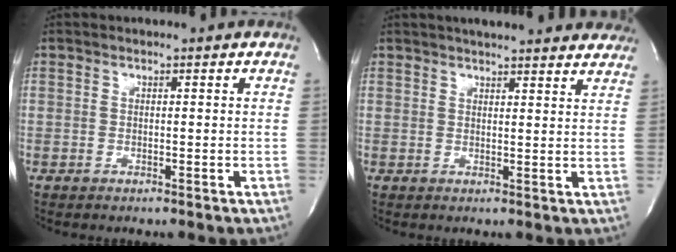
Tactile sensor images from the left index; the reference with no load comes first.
{"total": 16.0, "force": [14.4, 2.5, 6.4], "torque": [-0.083, 0.025, 0.173]}